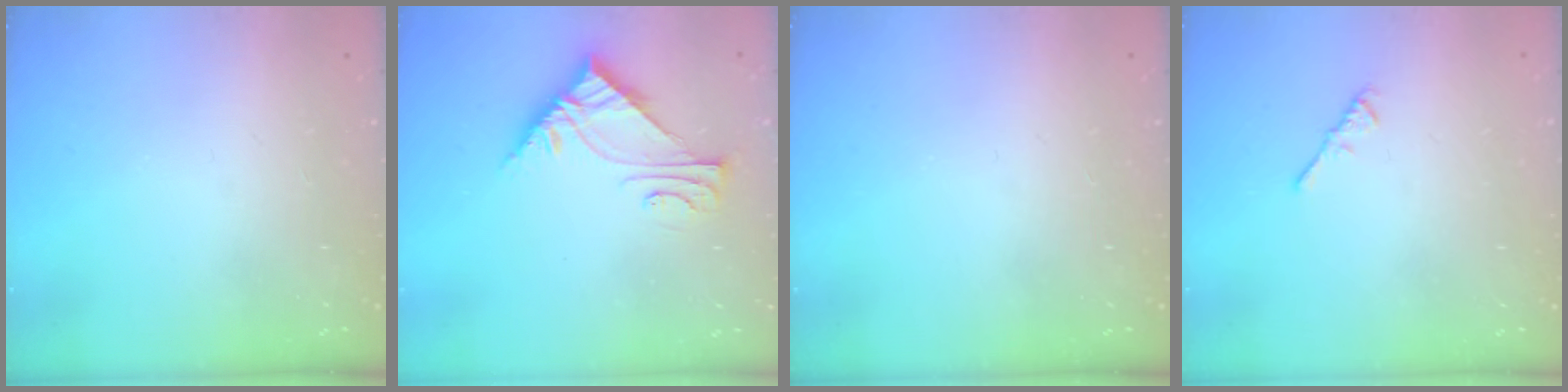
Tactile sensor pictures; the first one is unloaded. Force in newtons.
{"total": 6.5, "press": 6.5, "slide": 0.7}
{"total": 0.0}
{"total": 1.1, "press": 1.0, "slide": 0.4}